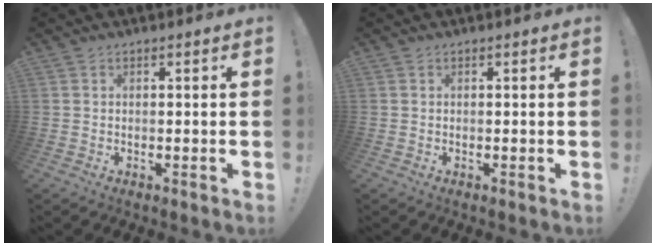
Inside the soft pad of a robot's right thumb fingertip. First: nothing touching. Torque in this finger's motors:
{"motor_torque": [0.00, 0.00, -0.05, 0.01, 0.03]}